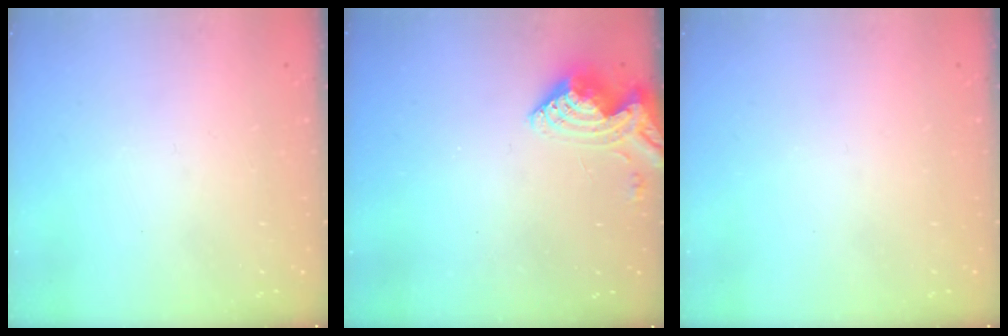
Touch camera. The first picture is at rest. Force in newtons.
{"total": 8.4, "press": 8.4, "slide": 0.4}
{"total": 0.0}